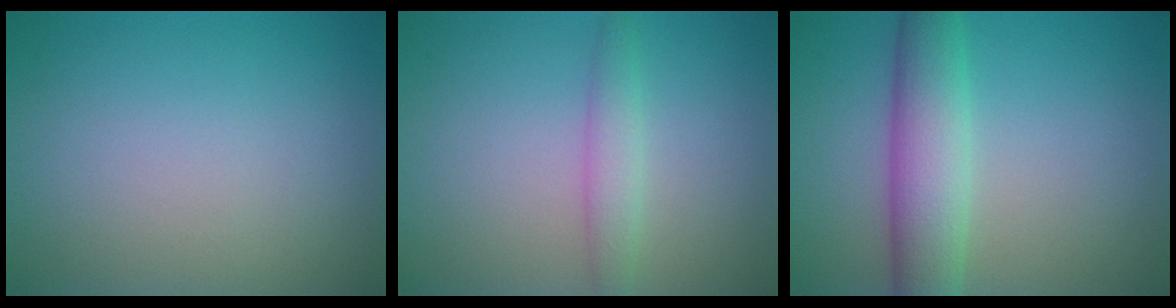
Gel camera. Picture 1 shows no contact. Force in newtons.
{"total": 2.1, "press": 2.1, "slide": 0.0}
{"total": 5.5, "press": 5.5, "slide": 0.1}